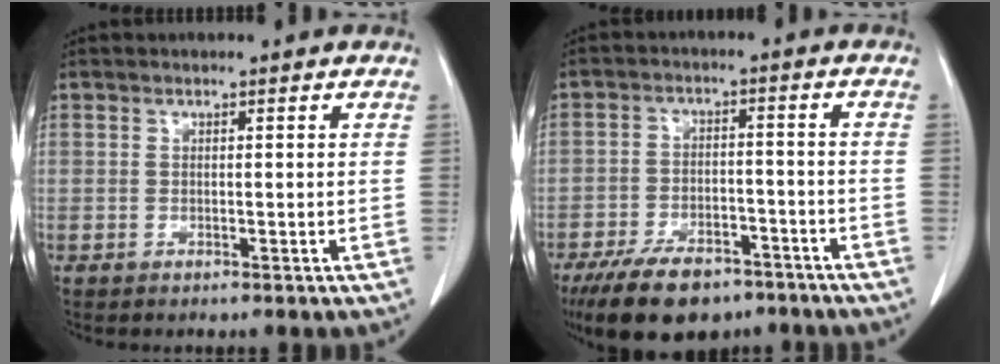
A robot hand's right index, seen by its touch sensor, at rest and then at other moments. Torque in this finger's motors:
{"motor_torque": [-0.09, -0.43, 0.06, -0.02]}